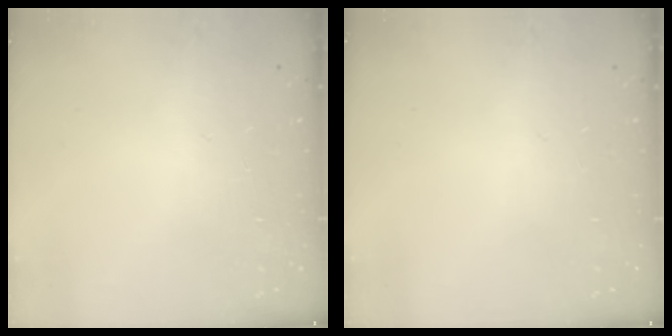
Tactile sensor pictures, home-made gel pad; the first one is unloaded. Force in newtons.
{"total": 0.0}